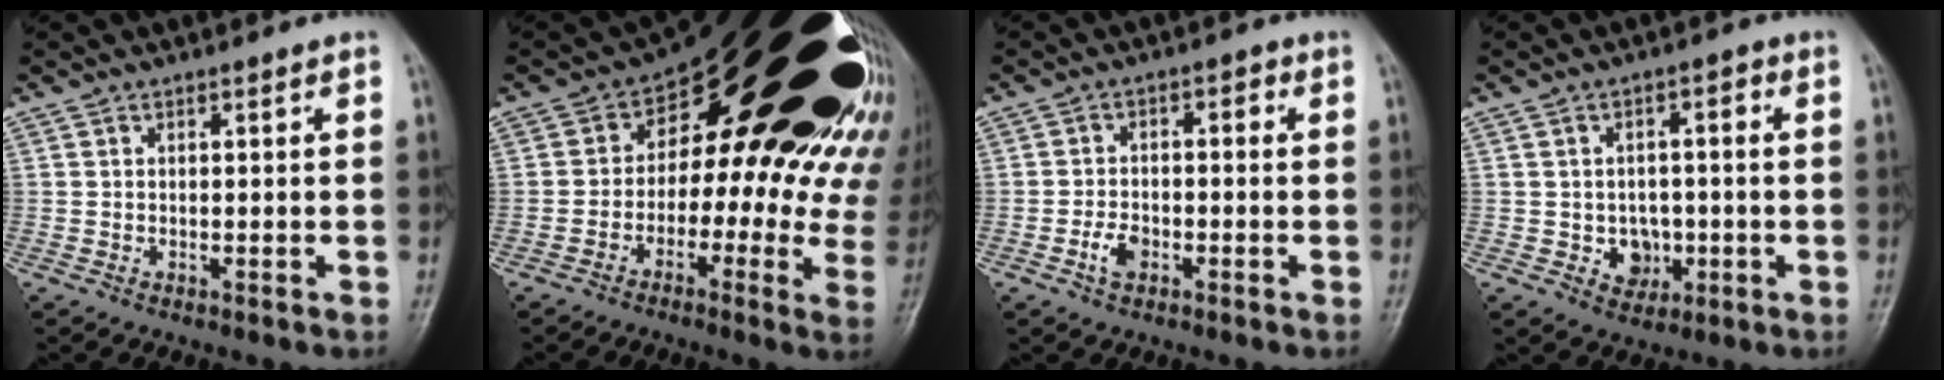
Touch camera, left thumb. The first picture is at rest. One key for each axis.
{"total": 31.4, "fx": 9.1, "fy": 15.6, "fz": 25.7, "tx": -0.236, "ty": 0.066, "tz": 0.143}
{"total": 4.6, "fx": -1.8, "fy": 3.0, "fz": 3.0, "tx": -0.042, "ty": 0.022, "tz": -0.035}
{"total": 6.2, "fx": -1.3, "fy": 5.2, "fz": 3.2, "tx": -0.009, "ty": 0.013, "tz": -0.015}